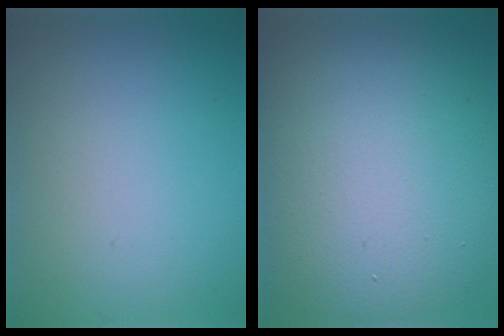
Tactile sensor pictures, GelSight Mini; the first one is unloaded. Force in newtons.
{"total": 13.9, "press": 13.9, "slide": 1.0}